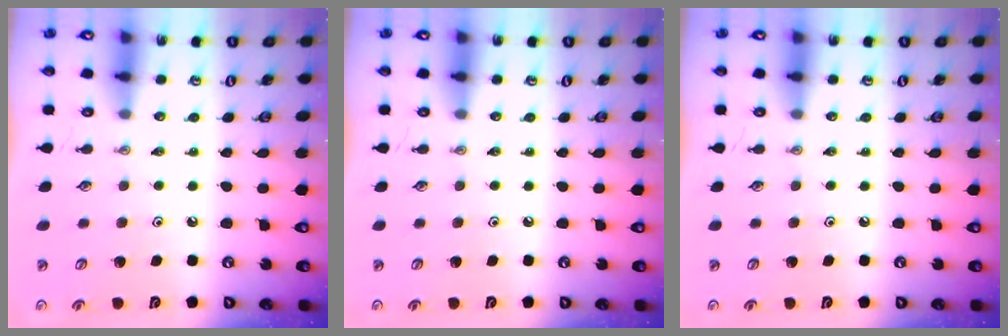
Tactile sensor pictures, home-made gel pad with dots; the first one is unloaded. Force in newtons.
{"total": 0.0}
{"total": 0.0}